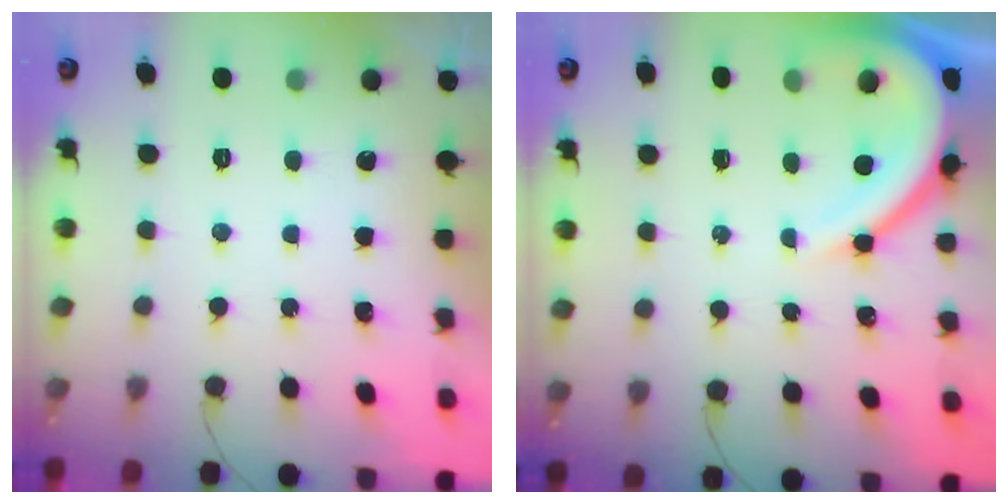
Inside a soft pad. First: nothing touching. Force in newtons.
{"total": 10.9, "press": 10.8, "slide": 1.3}